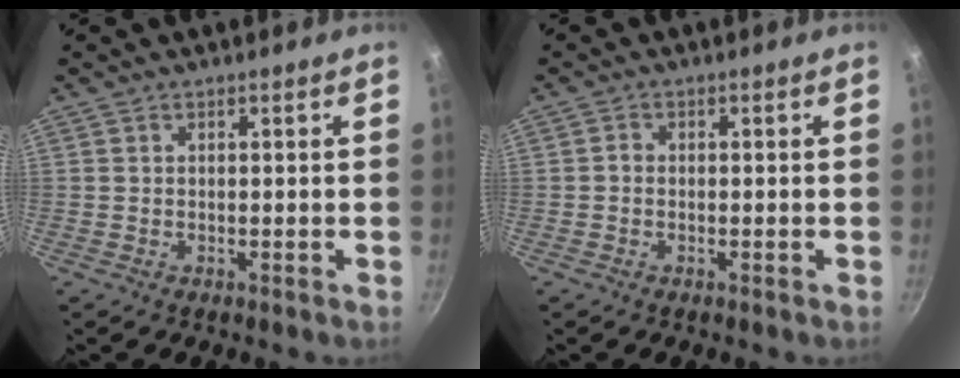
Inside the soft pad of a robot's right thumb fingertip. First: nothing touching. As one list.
[{"total": 1.0, "force": [-0.4, 0.8, 0.4], "torque": [-0.005, 0.004, -0.009]}]